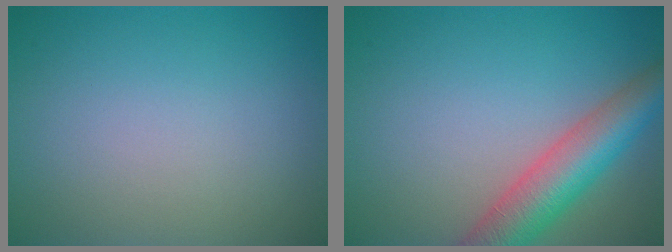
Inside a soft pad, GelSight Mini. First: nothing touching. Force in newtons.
{"total": 6.5, "press": 6.5, "slide": 0.5}